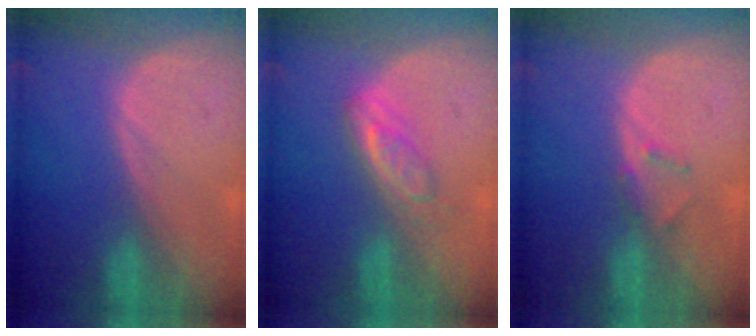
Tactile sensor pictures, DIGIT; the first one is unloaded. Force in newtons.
{"total": 4.5, "press": 4.4, "slide": 1.1}
{"total": 1.8, "press": 1.5, "slide": 0.9}